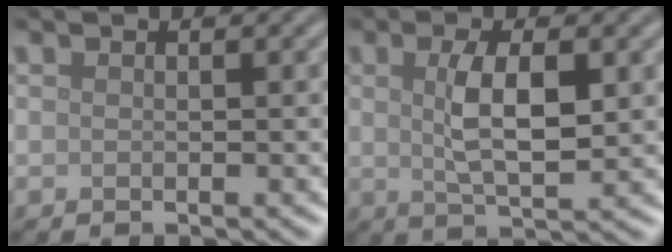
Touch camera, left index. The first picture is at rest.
{"total": 4.8, "force": [0.8, 1.6, 4.5], "torque": [-0.092, -0.001, 0.017]}